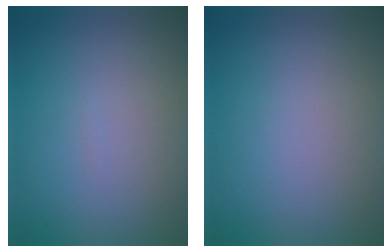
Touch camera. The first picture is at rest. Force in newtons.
{"total": 0.0}